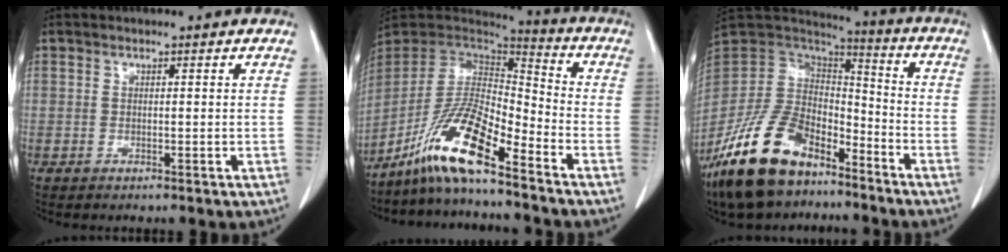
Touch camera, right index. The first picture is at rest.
{"total": 13.0, "force": [-8.9, 1.5, 9.4], "torque": [-0.185, 0.000, -0.170]}
{"total": 17.8, "force": [-12.4, 8.2, 9.9], "torque": [-0.207, 0.014, -0.231]}